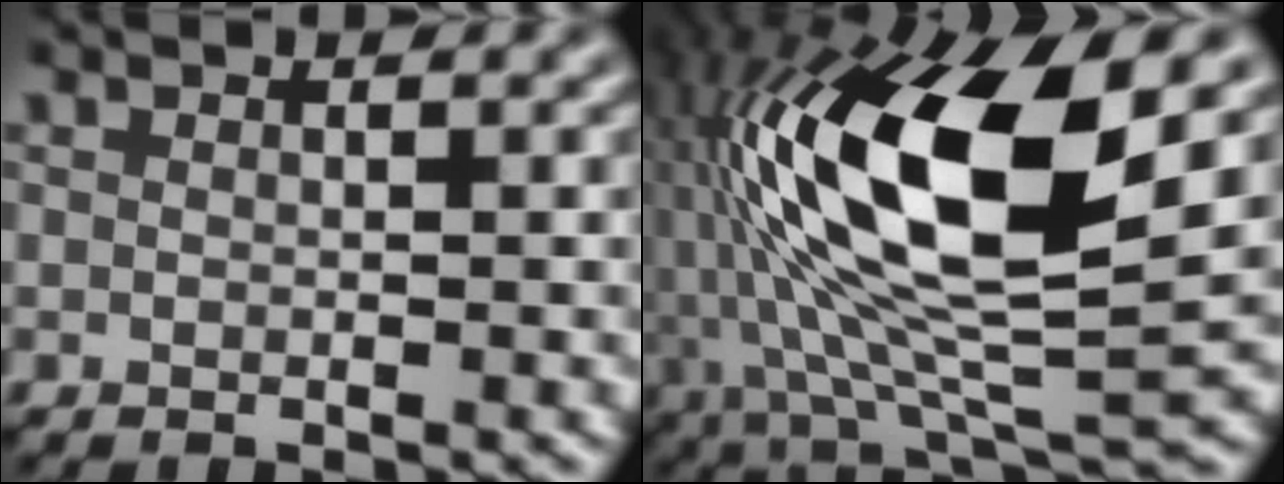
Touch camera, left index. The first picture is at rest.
{"total": 16.0, "force": [2.4, 5.9, 14.6], "torque": [-0.283, 0.007, 0.036]}